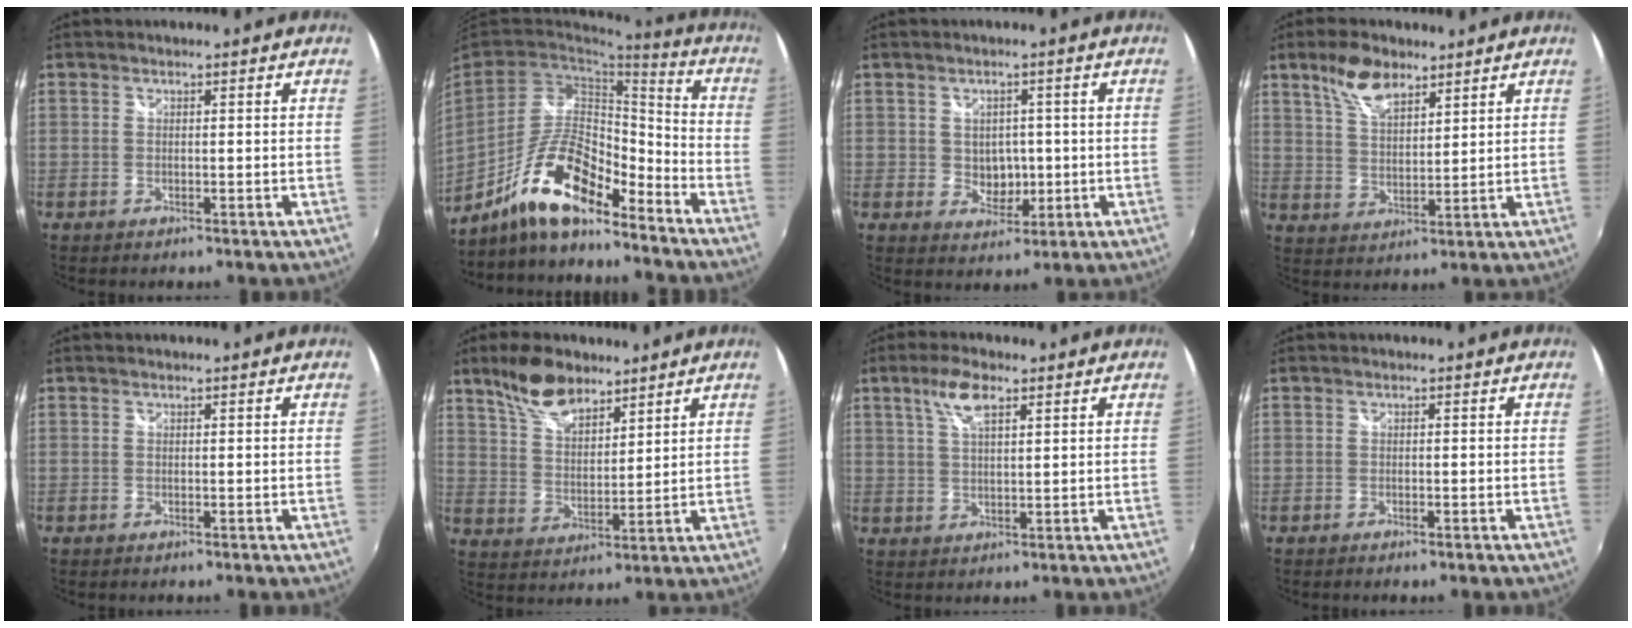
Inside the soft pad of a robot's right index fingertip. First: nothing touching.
{"total": 15.7, "force": [-11.1, 4.5, 10.1], "torque": [-0.205, -0.002, -0.210]}
{"total": 4.4, "force": [-0.1, 3.8, 2.2], "torque": [-0.036, 0.003, 0.006]}
{"total": 8.1, "force": [5.5, 3.5, 4.8], "torque": [-0.087, 0.010, 0.105]}
{"total": 0.0}
{"total": 10.3, "force": [7.6, 4.4, 5.5], "torque": [-0.105, 0.016, 0.145]}
{"total": 5.8, "force": [3.1, 1.9, 4.5], "torque": [-0.086, 0.009, 0.059]}
{"total": 0.9, "force": [-0.6, 0.3, 0.5], "torque": [-0.011, -0.002, -0.011]}